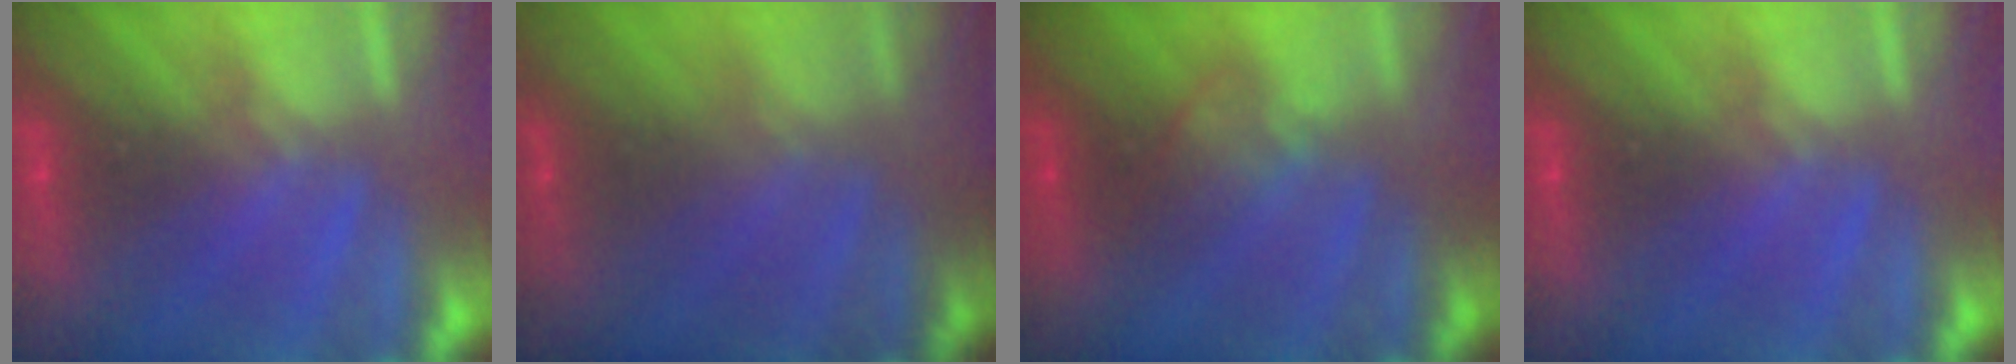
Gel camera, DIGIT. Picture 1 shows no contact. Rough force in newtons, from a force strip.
{"total": 1.0}
{"total": 2.3}
{"total": 0.0}